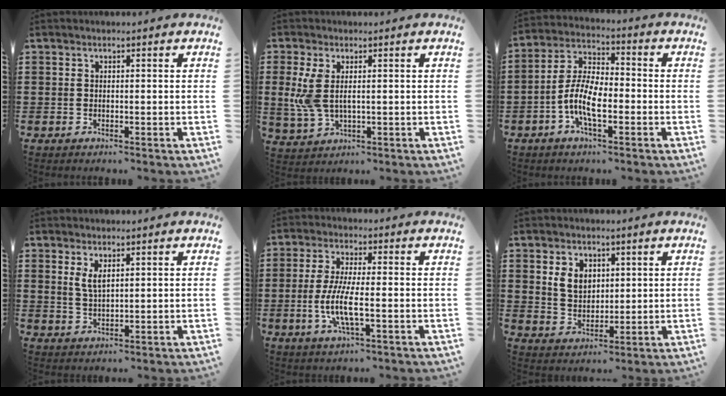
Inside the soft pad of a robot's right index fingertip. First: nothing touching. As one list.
[{"total": 5.5, "force": [0.6, 2.7, 4.7], "torque": [-0.120, -0.002, 0.003]}, {"total": 8.6, "force": [-2.9, 3.3, 7.3], "torque": [-0.178, -0.008, -0.063]}, {"total": 3.0, "force": [1.3, 1.2, 2.4], "torque": [-0.051, 0.004, 0.023]}, {"total": 7.0, "force": [-1.8, 1.5, 6.6], "torque": [-0.147, -0.013, -0.041]}, {"total": 4.9, "force": [1.8, 3.7, 2.7], "torque": [-0.066, 0.013, 0.031]}]